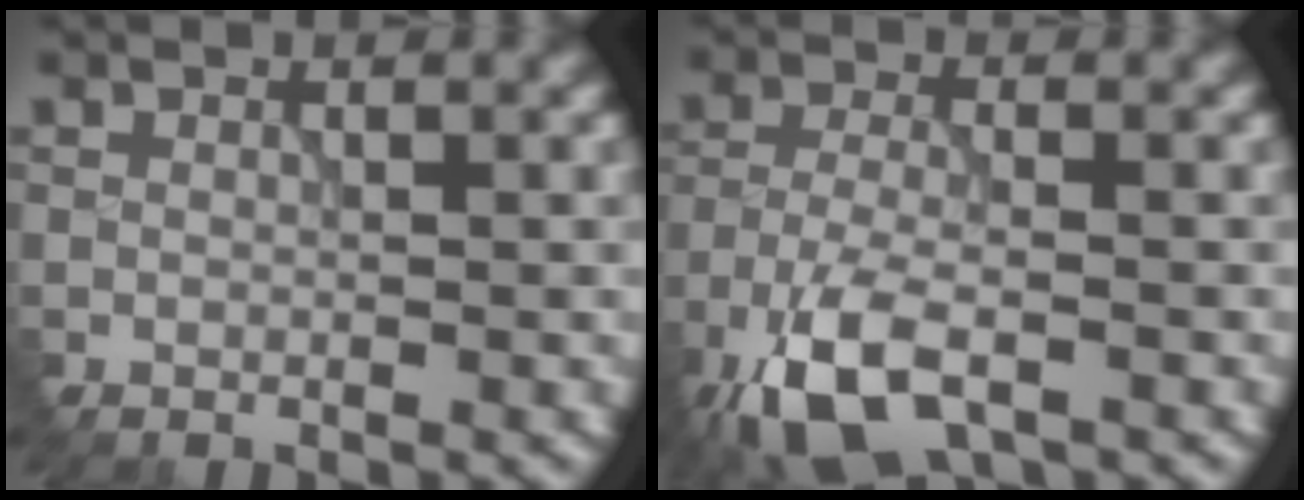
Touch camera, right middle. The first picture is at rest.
{"total": 7.2, "force": [-4.9, 2.5, 4.6], "torque": [-0.098, -0.016, -0.098]}